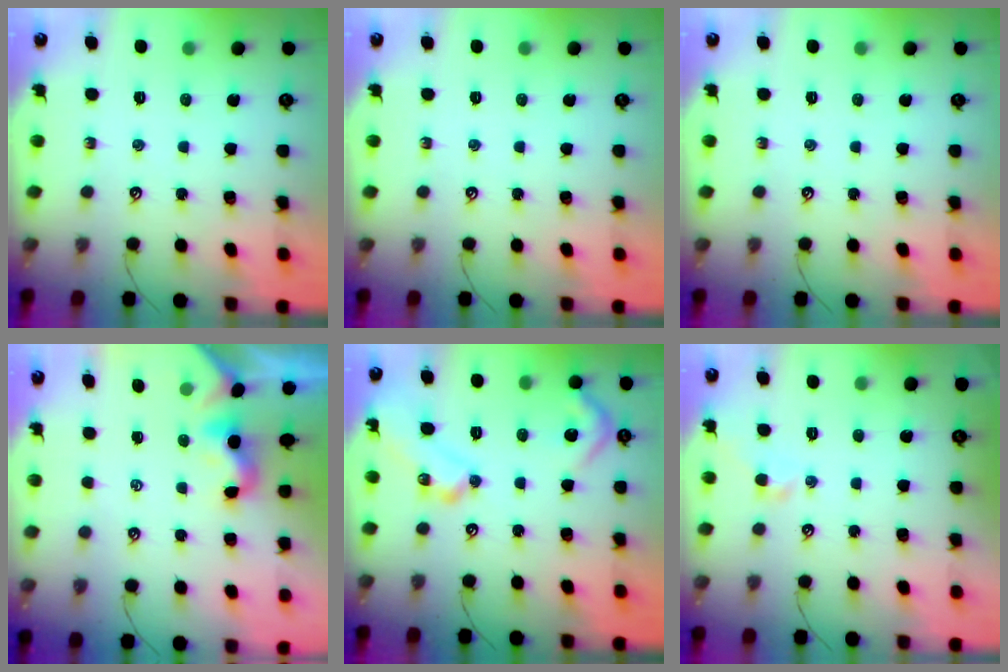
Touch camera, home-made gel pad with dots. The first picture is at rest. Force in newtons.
{"total": 0.0}
{"total": 0.0}
{"total": 2.0, "press": 1.9, "slide": 0.5}
{"total": 18.5, "press": 18.5, "slide": 0.7}
{"total": 2.1, "press": 2.1, "slide": 0.5}